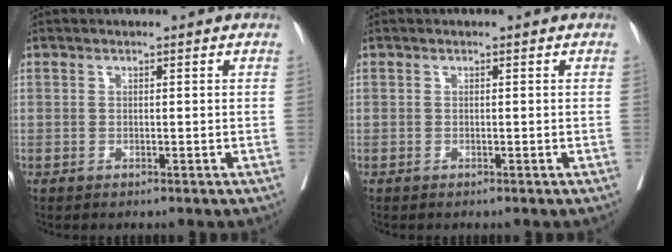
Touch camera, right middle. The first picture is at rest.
{"total": 0.0}